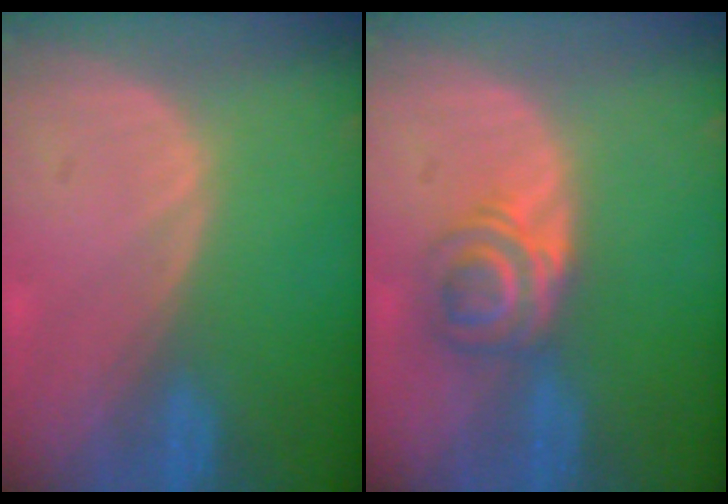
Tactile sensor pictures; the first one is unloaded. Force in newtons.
{"total": 5.9, "press": 4.9, "slide": 3.2}